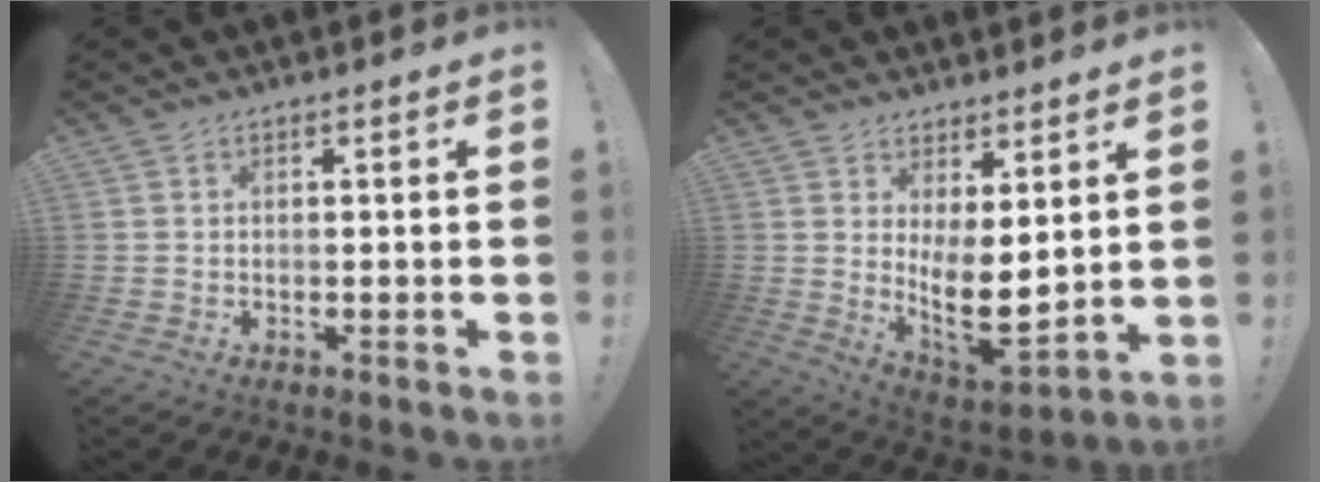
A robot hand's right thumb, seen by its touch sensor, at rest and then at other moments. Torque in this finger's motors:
{"motor_torque": [-0.43, 0.96, 0.59, 0.58, 0.10]}